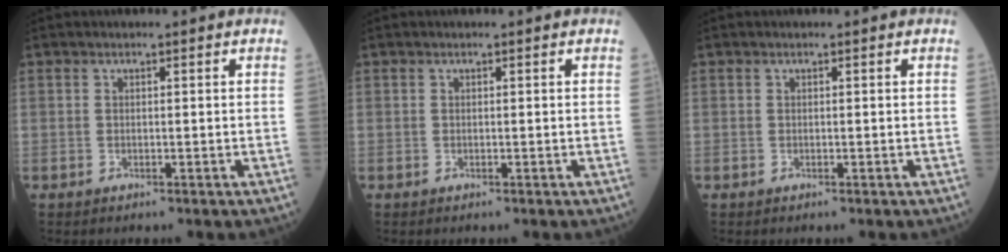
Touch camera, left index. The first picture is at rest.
{"total": 0.0}
{"total": 0.0}